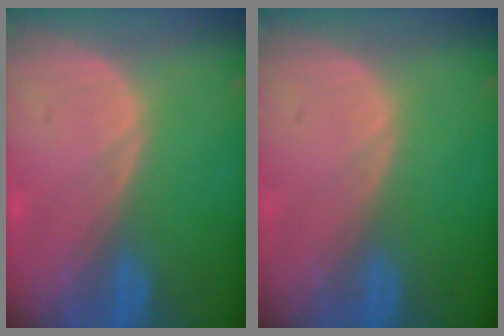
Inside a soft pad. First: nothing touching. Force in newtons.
{"total": 0.0}